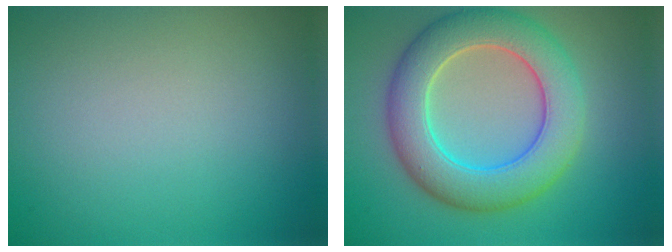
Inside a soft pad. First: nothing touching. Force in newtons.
{"total": 8.1, "press": 8.1, "slide": 0.4}